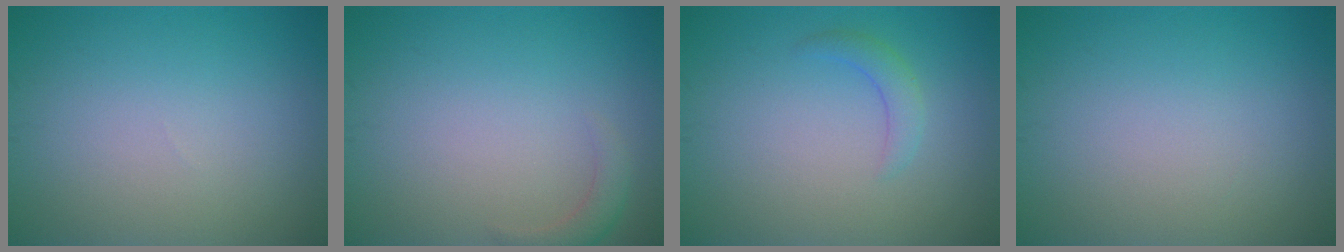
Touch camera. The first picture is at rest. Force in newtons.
{"total": 1.6, "press": 1.6, "slide": 0.3}
{"total": 1.6, "press": 1.6, "slide": 0.2}
{"total": 0.0}